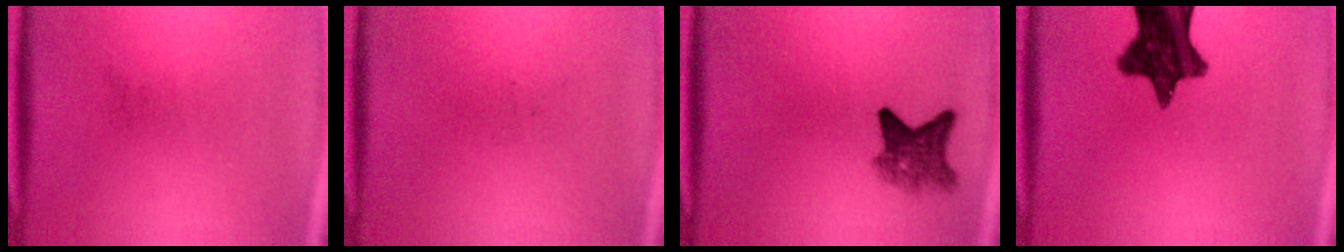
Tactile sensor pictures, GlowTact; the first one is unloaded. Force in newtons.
{"total": 0.0}
{"total": 4.5}
{"total": 12.3}